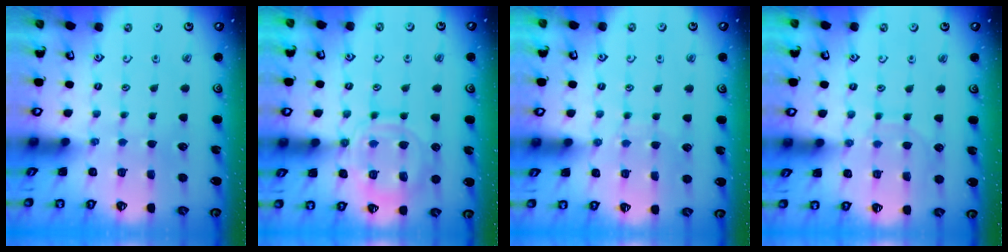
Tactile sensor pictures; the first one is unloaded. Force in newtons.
{"total": 14.6, "press": 14.5, "slide": 1.4}
{"total": 6.4, "press": 6.4, "slide": 0.6}
{"total": 6.8, "press": 6.8, "slide": 0.1}